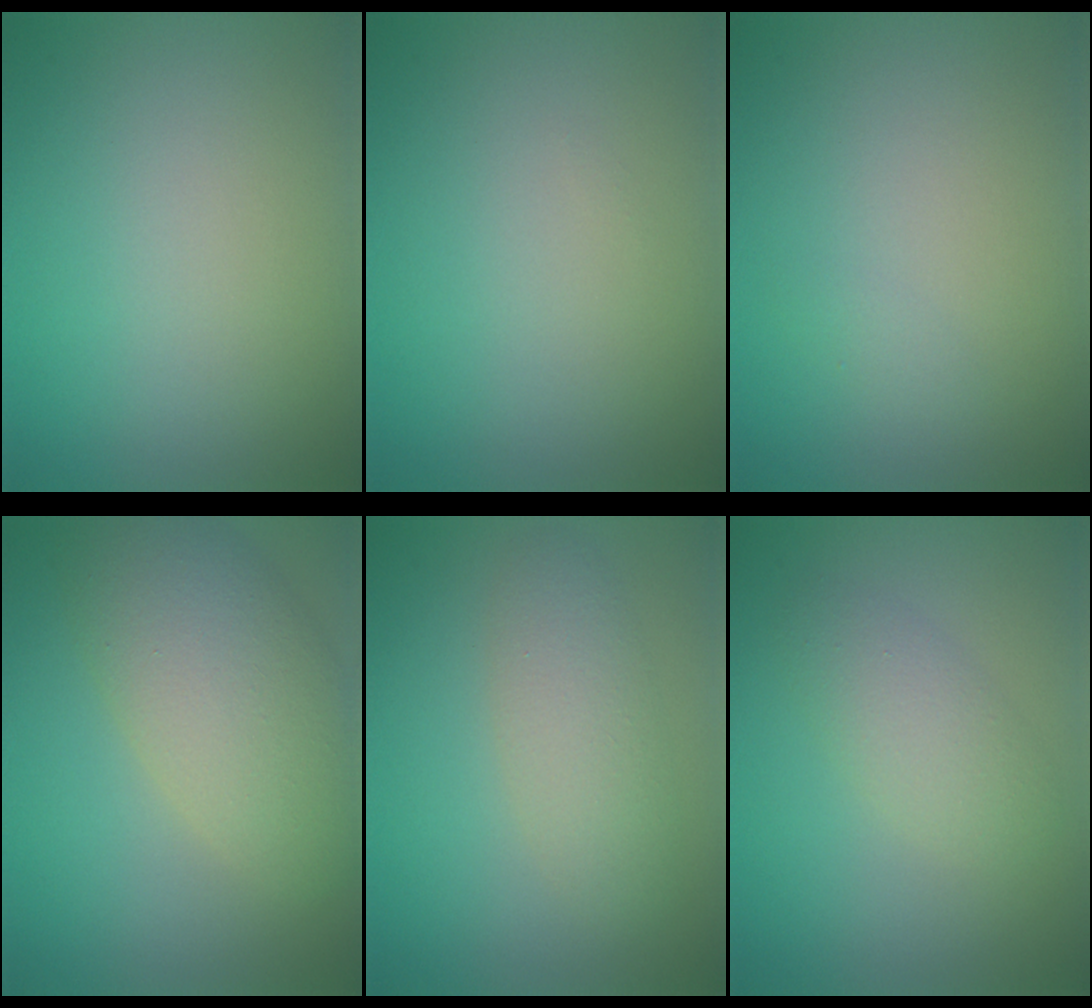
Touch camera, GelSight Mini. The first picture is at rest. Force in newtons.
{"total": 0.0}
{"total": 0.6, "press": 0.5, "slide": 0.1}
{"total": 7.6, "press": 7.6, "slide": 0.6}
{"total": 3.0, "press": 3.0, "slide": 0.2}
{"total": 2.7, "press": 2.7, "slide": 0.0}